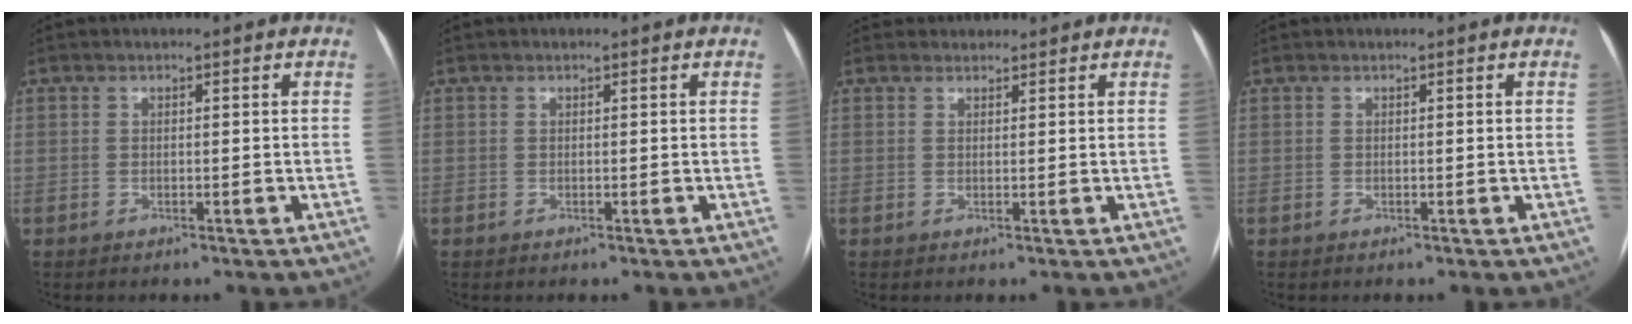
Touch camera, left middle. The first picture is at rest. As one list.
[{"total": 0.0}, {"total": 1.8, "force": [1.6, 0.6, -0.3], "torque": [0.004, 0.018, 0.026]}, {"total": 0.0}]